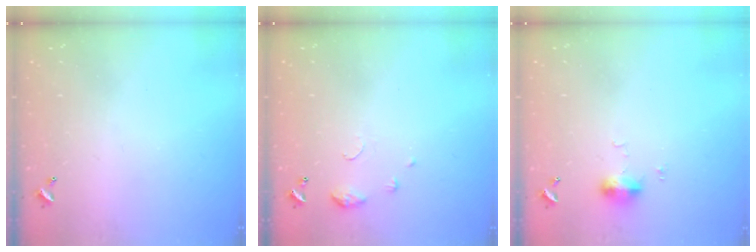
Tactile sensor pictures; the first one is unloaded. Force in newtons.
{"total": 6.3, "press": 6.3, "slide": 0.8}
{"total": 5.6, "press": 5.5, "slide": 0.8}